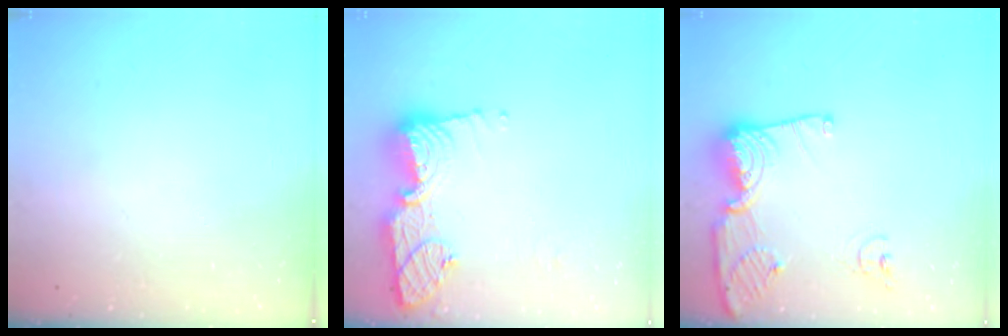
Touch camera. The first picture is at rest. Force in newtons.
{"total": 13.4, "press": 13.4, "slide": 1.3}
{"total": 14.2, "press": 14.1, "slide": 1.6}